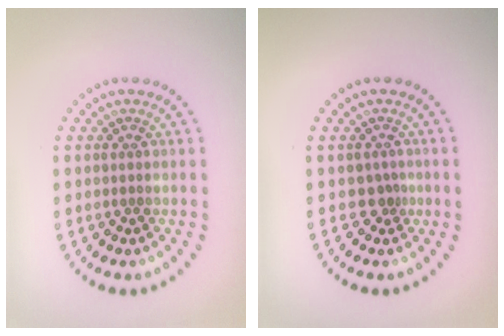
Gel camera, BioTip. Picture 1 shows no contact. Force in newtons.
{"total": 1.1, "press": 0.6, "slide": 0.9}